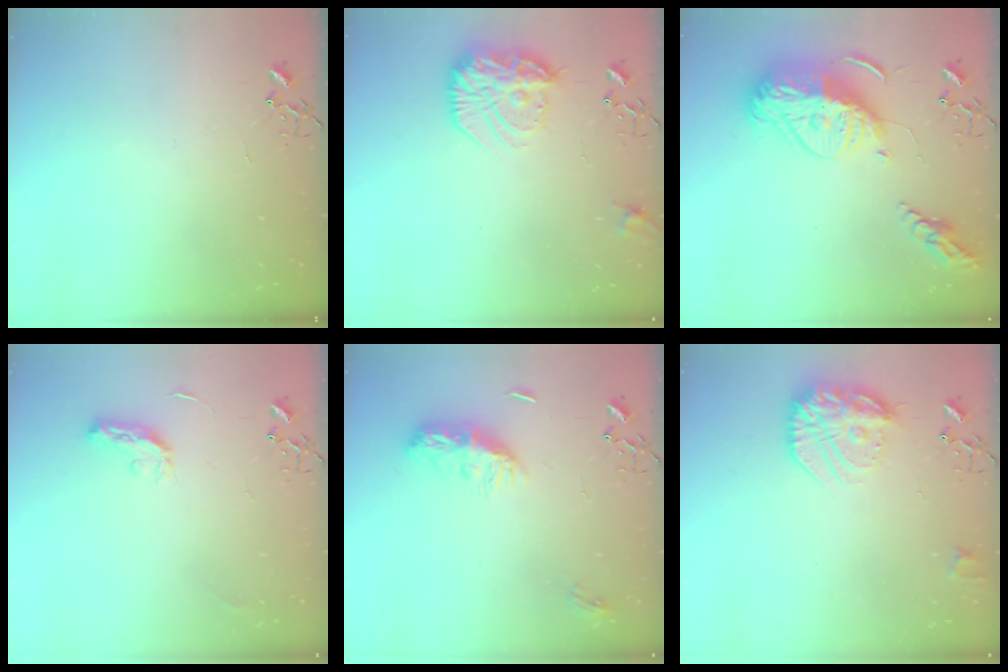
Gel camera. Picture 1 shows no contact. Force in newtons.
{"total": 18.8, "press": 18.7, "slide": 1.2}
{"total": 20.4, "press": 20.4, "slide": 1.7}
{"total": 6.7, "press": 6.7, "slide": 0.5}
{"total": 10.4, "press": 10.4, "slide": 0.0}
{"total": 18.9, "press": 18.8, "slide": 1.6}